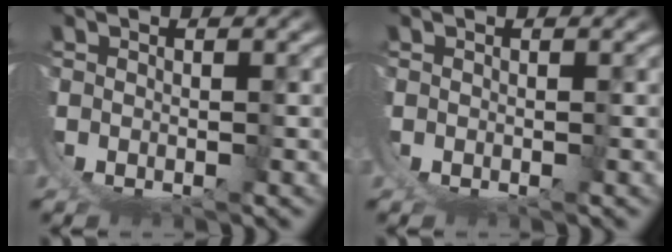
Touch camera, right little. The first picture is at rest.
{"total": 0.0}